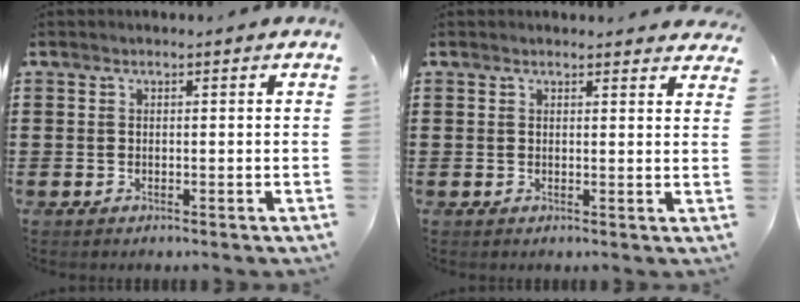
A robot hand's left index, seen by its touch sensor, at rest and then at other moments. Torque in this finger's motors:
{"motor_torque": [-0.12, -1.41, 0.36, 0.03]}